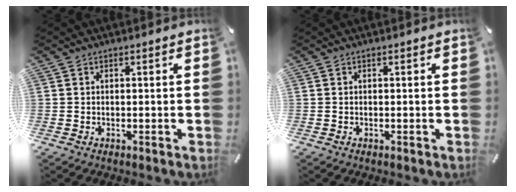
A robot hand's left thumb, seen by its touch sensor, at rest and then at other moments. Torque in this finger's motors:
{"motor_torque": [0.00, 0.00, -0.01, 0.01, 0.00]}